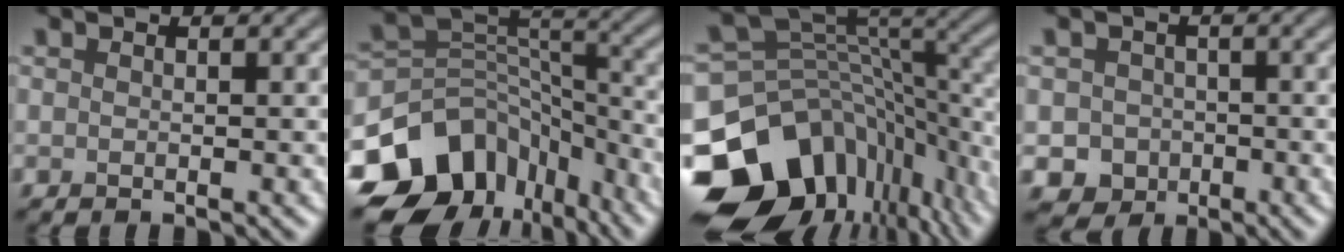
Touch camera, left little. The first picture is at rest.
{"total": 13.0, "force": [-8.2, 9.0, 4.6], "torque": [-0.097, 0.017, -0.128]}
{"total": 14.9, "force": [-7.4, 10.2, 8.0], "torque": [-0.181, -0.012, -0.118]}
{"total": 3.6, "force": [-1.3, 3.3, 0.7], "torque": [0.001, -0.003, -0.026]}